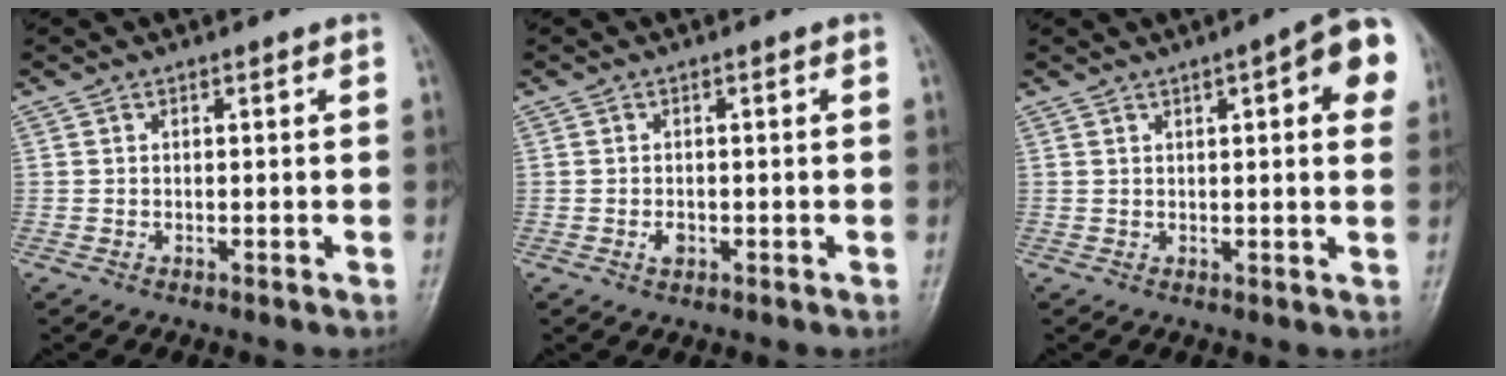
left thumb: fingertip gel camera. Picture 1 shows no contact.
{"total": 1.8, "force": [-0.7, 1.1, 1.2], "torque": [-0.018, 0.005, -0.011]}
{"total": 10.2, "force": [3.6, 2.8, 9.2], "torque": [-0.088, 0.005, 0.034]}